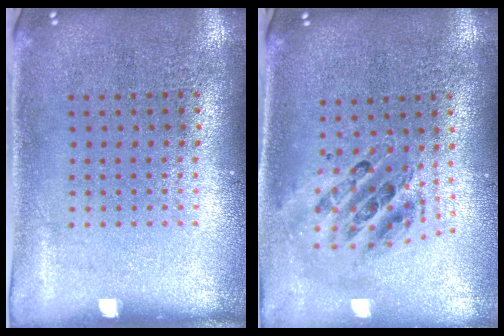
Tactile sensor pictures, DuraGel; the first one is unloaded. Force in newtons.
{"total": 1.0, "press": 0.9, "slide": 0.3}